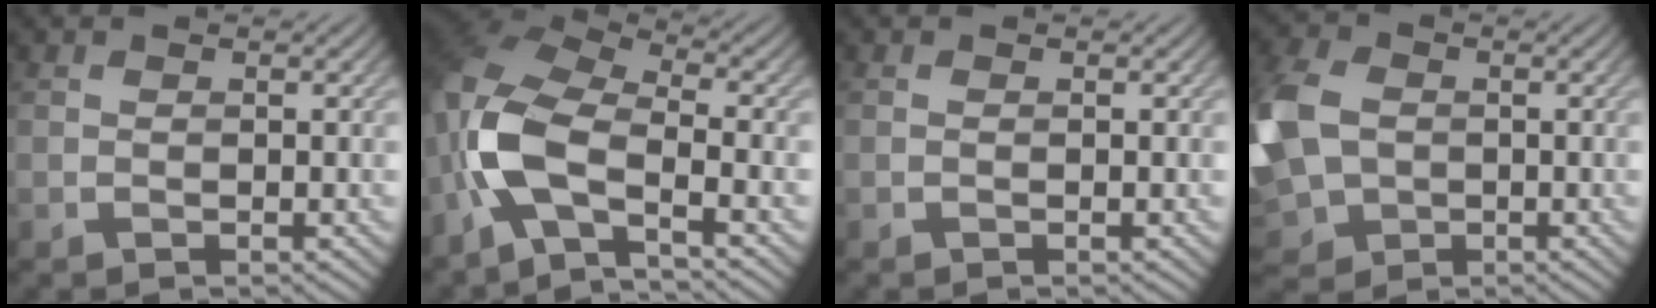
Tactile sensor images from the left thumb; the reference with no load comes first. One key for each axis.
{"total": 10.7, "fx": -4.1, "fy": 4.8, "fz": 8.6, "tx": -0.189, "ty": -0.001, "tz": -0.101}
{"total": 0.0}
{"total": 12.9, "fx": -0.8, "fy": 9.4, "fz": 8.7, "tx": -0.246, "ty": -0.024, "tz": -0.015}